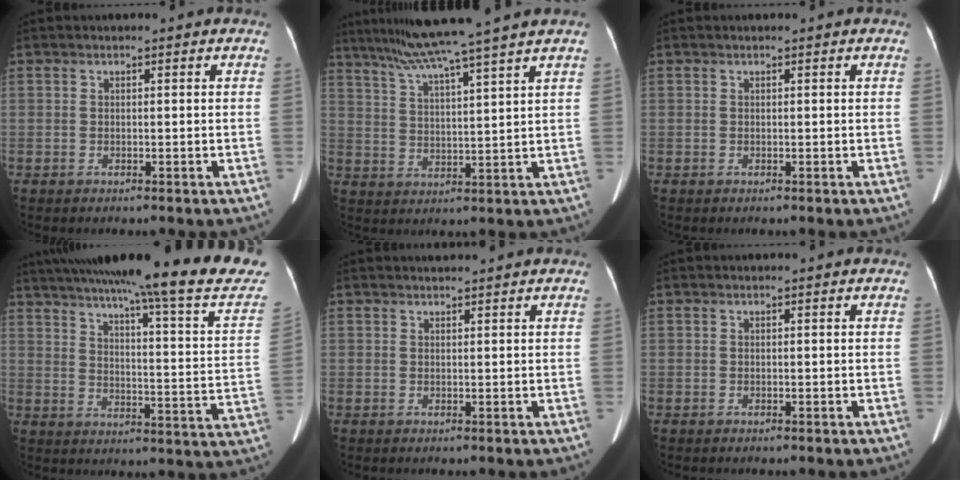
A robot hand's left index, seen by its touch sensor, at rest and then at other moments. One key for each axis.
{"total": 13.8, "fx": 11.3, "fy": -2.4, "fz": 7.5, "tx": -0.128, "ty": 0.007, "tz": 0.173}
{"total": 0.6, "fx": 0.6, "fy": 0.0, "fz": 0.1, "tx": -0.003, "ty": 0.007, "tz": 0.008}
{"total": 28.8, "fx": 23.9, "fy": 0.6, "fz": 16.1, "tx": -0.227, "ty": -0.046, "tz": 0.306}
{"total": 2.4, "fx": 2.3, "fy": -0.1, "fz": 0.5, "tx": -0.008, "ty": 0.020, "tz": 0.036}
{"total": 0.0}